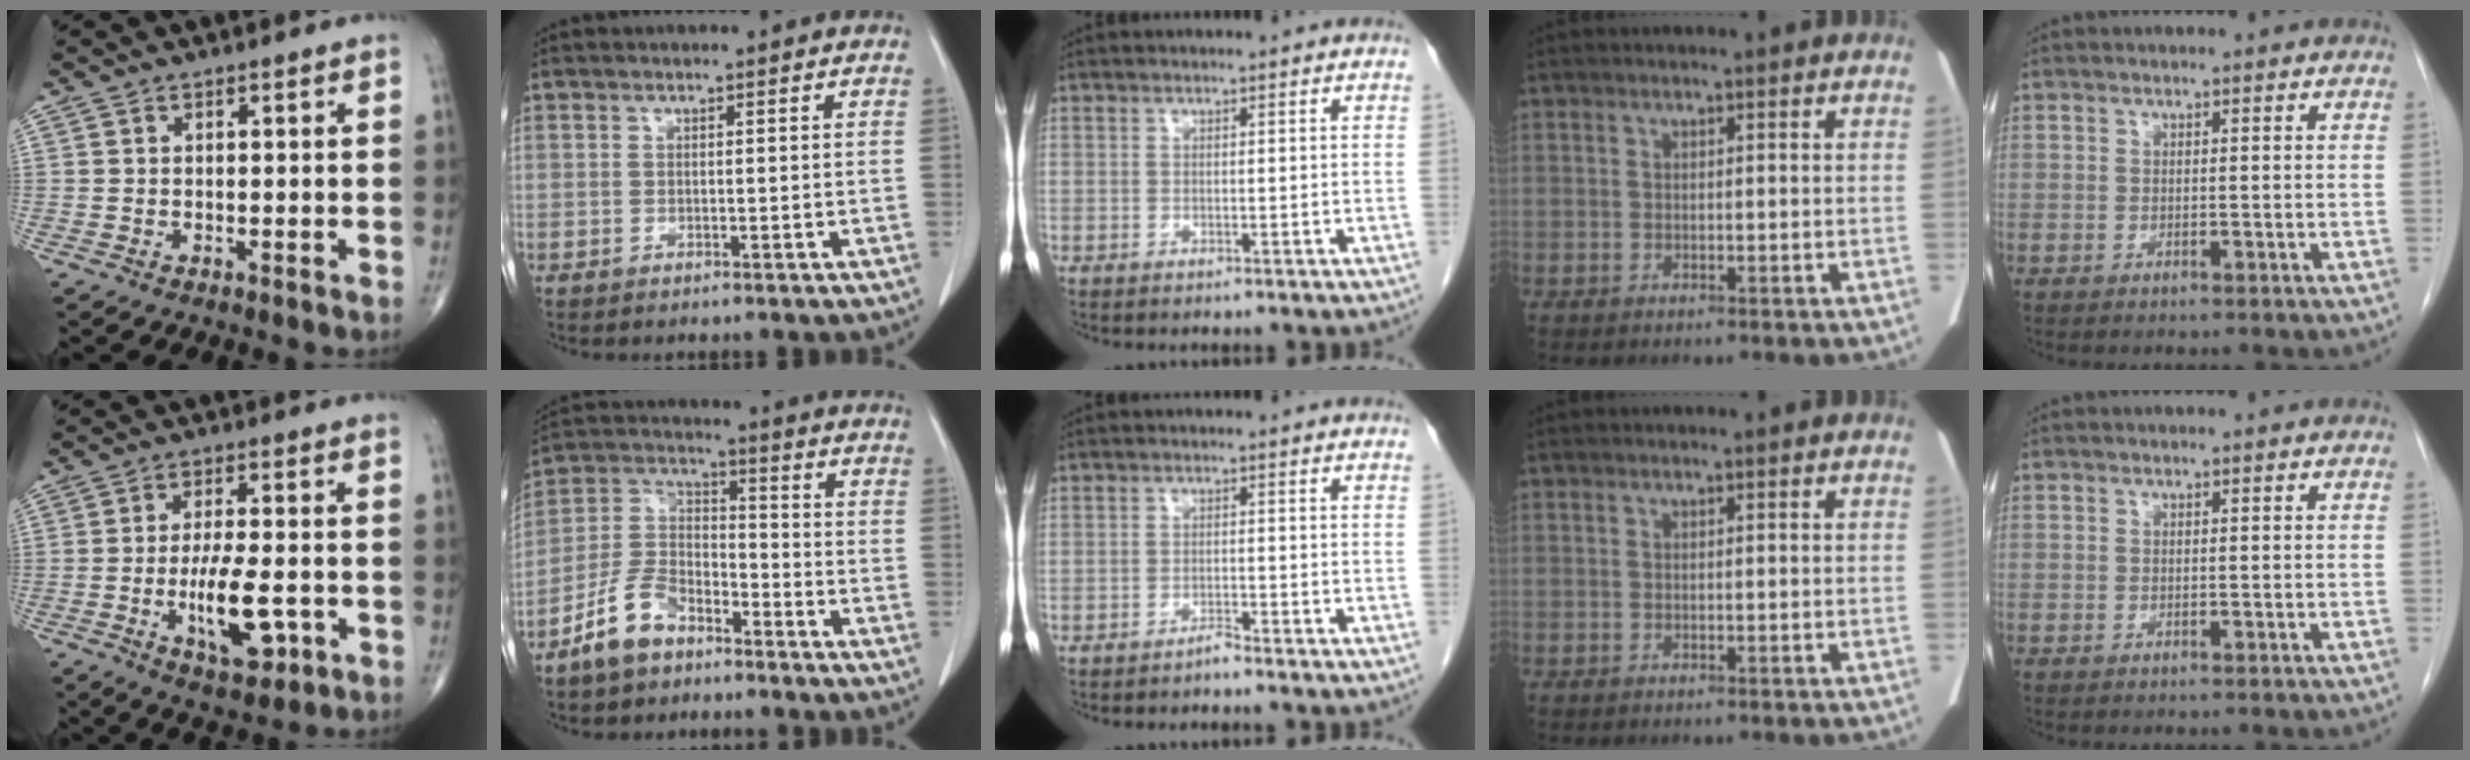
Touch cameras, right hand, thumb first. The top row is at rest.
{"thumb": {"total": 10.6, "force": [-3.0, 4.0, 9.4], "torque": [-0.156, 0.004, -0.044]}, "index": {"total": 9.5, "force": [-6.6, 4.9, 4.7], "torque": [-0.109, 0.007, -0.130]}, "middle": {"total": 1.2, "force": [-1.2, -0.1, 0.3], "torque": [-0.003, 0.001, -0.020]}}